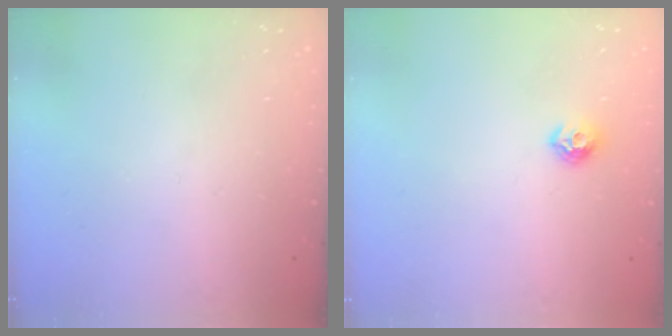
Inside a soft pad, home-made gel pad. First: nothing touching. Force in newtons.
{"total": 6.5, "press": 6.5, "slide": 0.7}